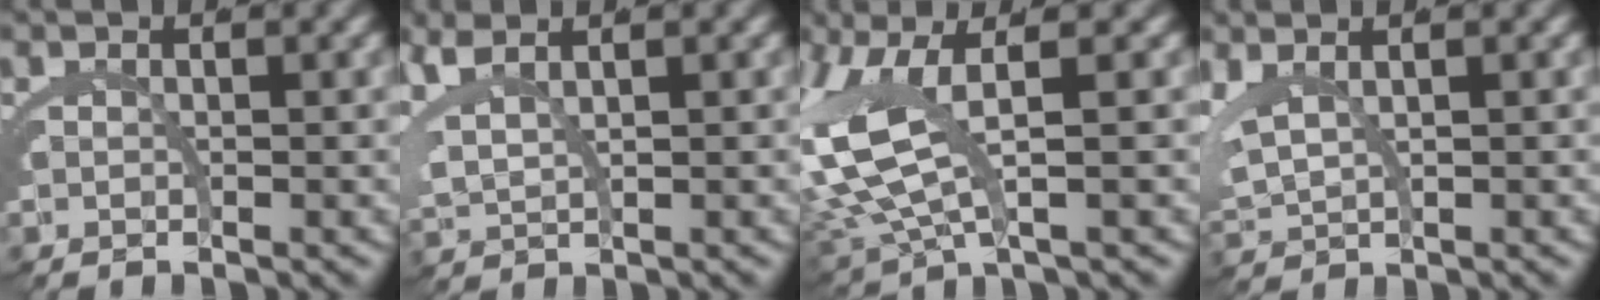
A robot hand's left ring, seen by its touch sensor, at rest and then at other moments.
{"total": 3.1, "force": [2.7, 0.9, 1.1], "torque": [-0.034, 0.009, 0.052]}
{"total": 6.5, "force": [2.0, 3.0, 5.4], "torque": [-0.144, -0.005, 0.045]}
{"total": 2.4, "force": [1.9, 1.1, 1.1], "torque": [-0.036, 0.001, 0.044]}